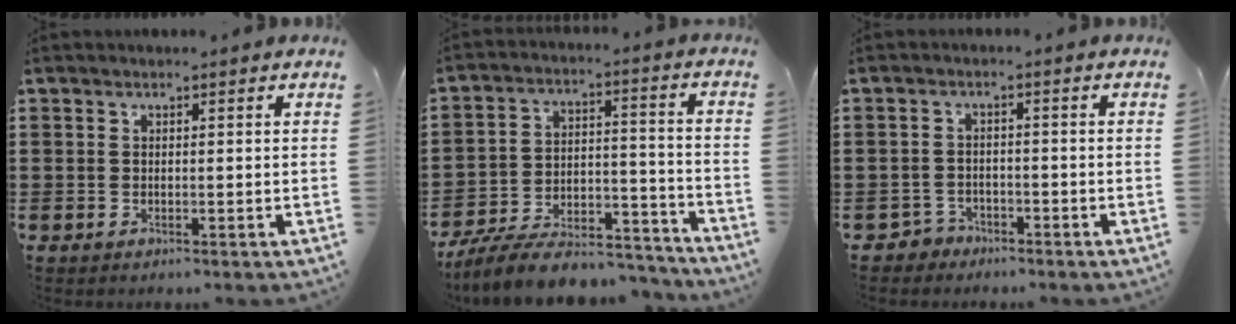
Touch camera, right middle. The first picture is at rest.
{"total": 9.1, "force": [-8.3, 1.9, 3.3], "torque": [-0.054, 0.019, -0.159]}
{"total": 2.3, "force": [-2.1, 1.0, 0.0], "torque": [-0.008, 0.001, -0.047]}